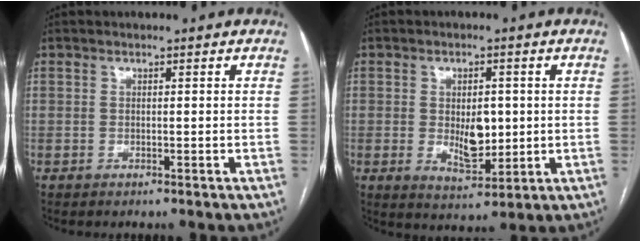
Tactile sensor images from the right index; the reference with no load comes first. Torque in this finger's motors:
{"motor_torque": [0.73, 0.15, 0.43, 0.08]}